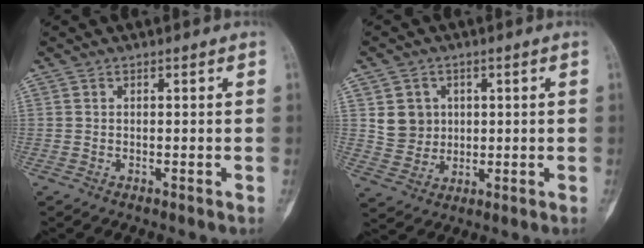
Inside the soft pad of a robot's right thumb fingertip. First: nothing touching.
{"total": 6.6, "force": [1.5, 6.1, 2.0], "torque": [-0.007, -0.006, 0.034]}